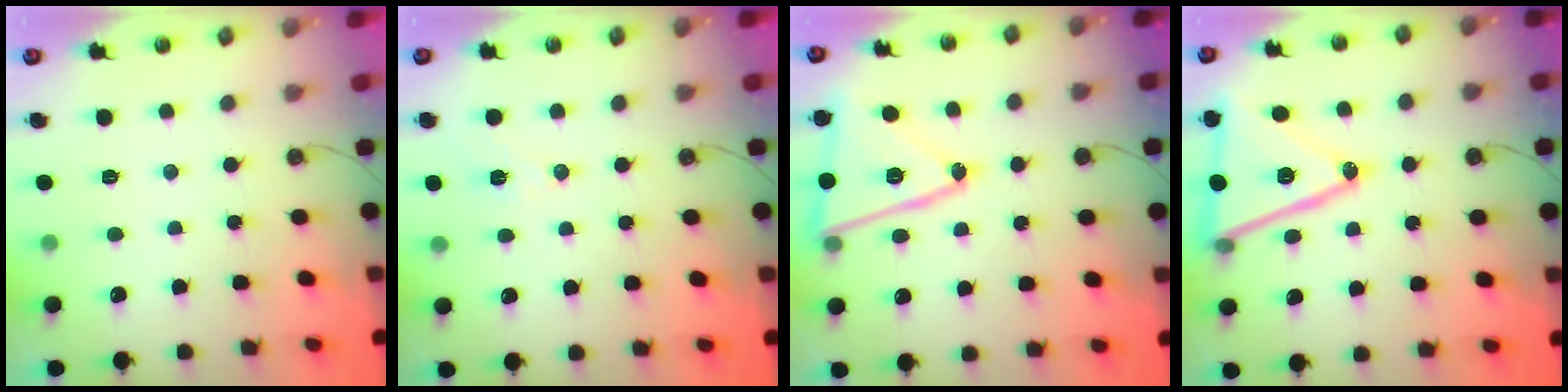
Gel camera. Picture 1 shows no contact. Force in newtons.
{"total": 7.2, "press": 6.2, "slide": 3.8}
{"total": 16.7, "press": 16.6, "slide": 1.4}
{"total": 19.2, "press": 18.8, "slide": 3.4}